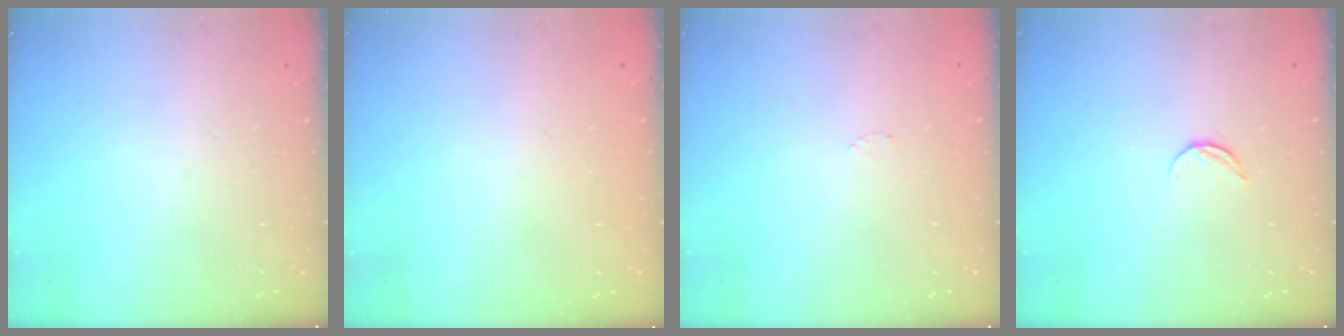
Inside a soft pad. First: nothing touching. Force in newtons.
{"total": 0.6, "press": 0.6, "slide": 0.0}
{"total": 2.3, "press": 2.3, "slide": 0.2}
{"total": 4.4, "press": 4.4, "slide": 0.4}